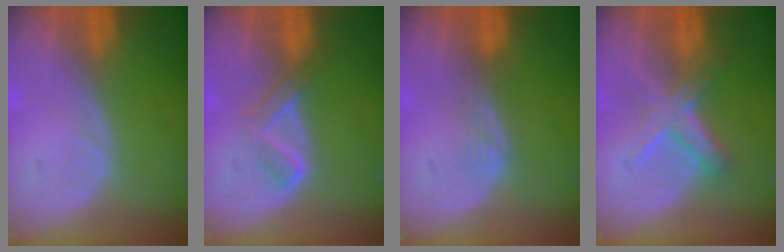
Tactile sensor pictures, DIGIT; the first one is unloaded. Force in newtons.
{"total": 3.5, "press": 3.4, "slide": 0.6}
{"total": 1.9, "press": 1.9, "slide": 0.3}
{"total": 5.6, "press": 5.4, "slide": 1.5}